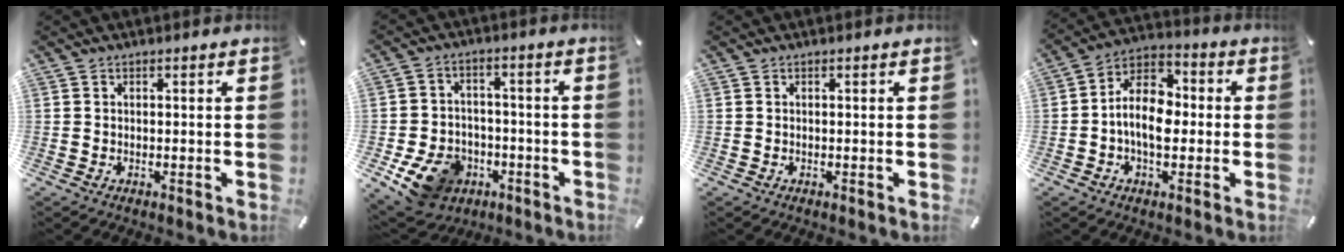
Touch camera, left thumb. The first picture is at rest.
{"total": 12.1, "force": [-5.6, 9.2, 5.6], "torque": [-0.117, 0.036, -0.093]}
{"total": 0.0}
{"total": 10.9, "force": [-1.4, 7.5, 7.9], "torque": [-0.157, 0.009, -0.025]}